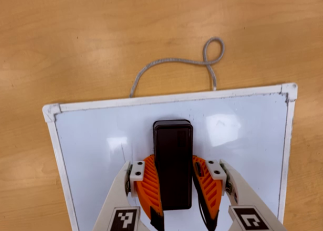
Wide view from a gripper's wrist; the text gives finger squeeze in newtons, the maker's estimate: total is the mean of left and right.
{"total": 12.9, "left": 12.5, "right": 13.3}